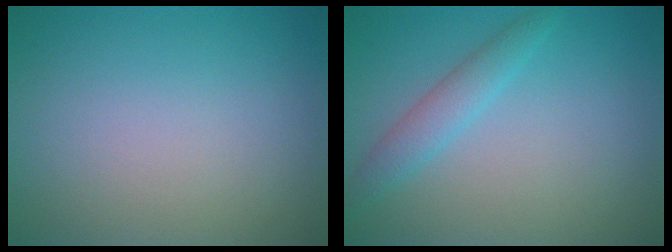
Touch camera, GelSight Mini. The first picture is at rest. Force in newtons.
{"total": 2.2, "press": 2.2, "slide": 0.1}